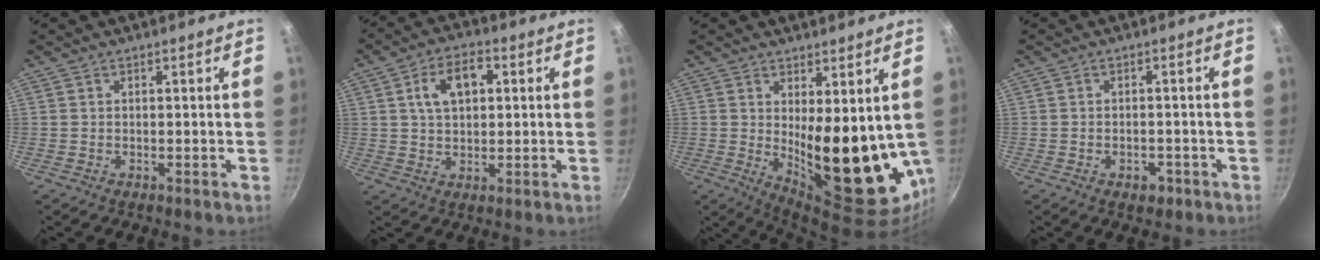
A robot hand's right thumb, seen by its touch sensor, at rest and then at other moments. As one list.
[{"total": 8.8, "force": [2.3, 5.5, 6.5], "torque": [-0.087, 0.010, 0.035]}, {"total": 17.1, "force": [1.8, 6.7, 15.6], "torque": [-0.191, -0.047, 0.048]}, {"total": 2.9, "force": [-1.6, 1.8, 1.6], "torque": [-0.015, 0.012, -0.015]}]